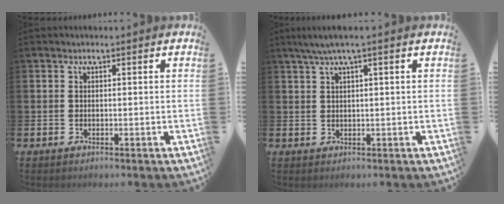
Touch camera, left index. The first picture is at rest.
{"total": 2.8, "force": [1.6, -0.1, 2.3], "torque": [-0.049, 0.004, 0.029]}